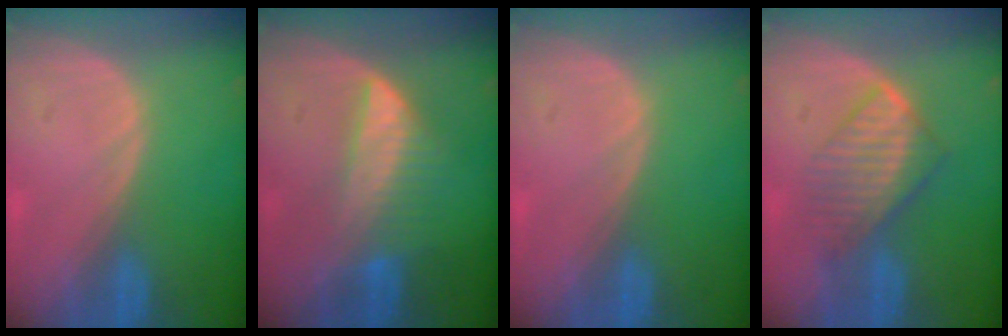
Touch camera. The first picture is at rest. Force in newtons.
{"total": 6.5, "press": 5.9, "slide": 2.7}
{"total": 0.0}
{"total": 6.5, "press": 6.3, "slide": 1.7}